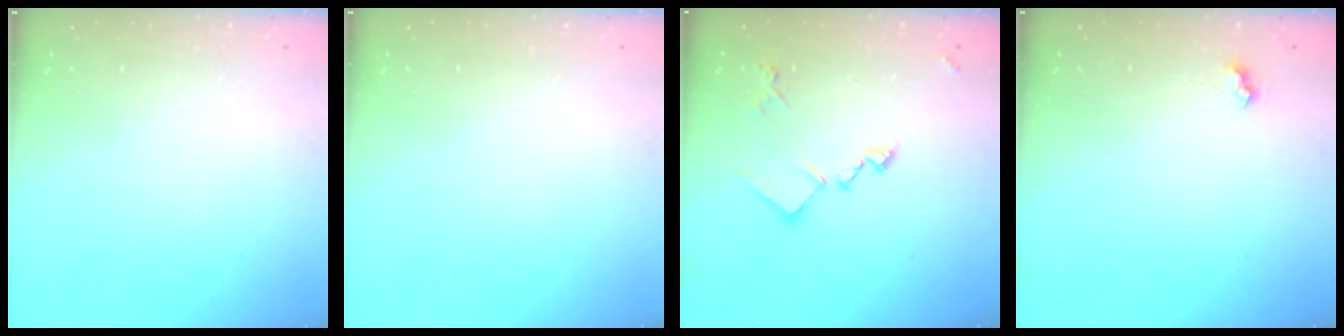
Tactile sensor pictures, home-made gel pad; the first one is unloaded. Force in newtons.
{"total": 0.0}
{"total": 13.5, "press": 13.5, "slide": 0.6}
{"total": 5.4, "press": 5.4, "slide": 0.7}